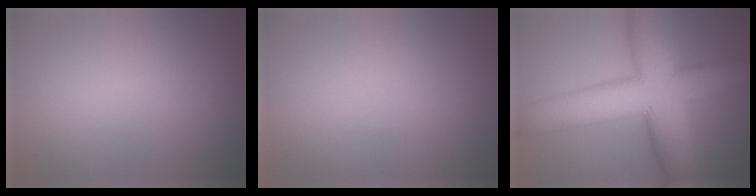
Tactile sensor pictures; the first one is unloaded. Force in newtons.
{"total": 0.0}
{"total": 11.9, "press": 11.9, "slide": 0.6}